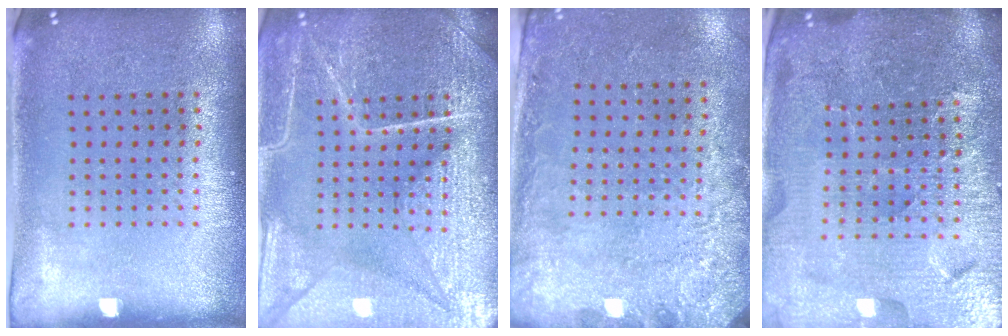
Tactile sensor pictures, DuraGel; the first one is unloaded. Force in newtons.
{"total": 7.2, "press": 7.1, "slide": 0.9}
{"total": 2.8, "press": 1.9, "slide": 2.0}
{"total": 5.5, "press": 5.1, "slide": 2.3}